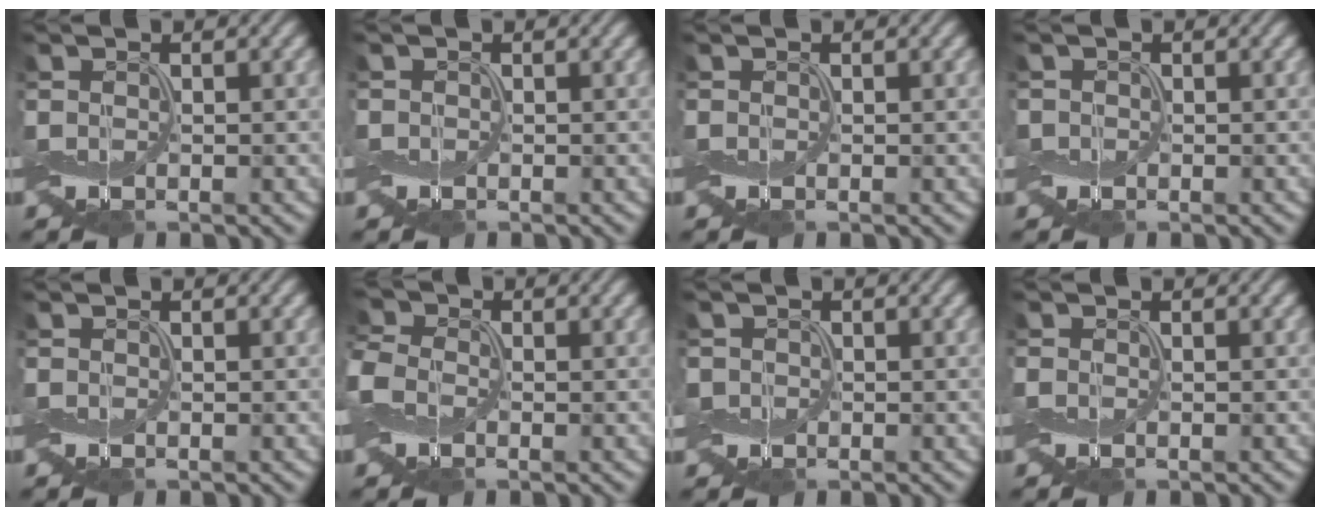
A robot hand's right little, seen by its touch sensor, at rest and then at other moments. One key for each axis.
{"total": 0.8, "fx": 0.0, "fy": 0.8, "fz": -0.2, "tx": -0.005, "ty": 0.005, "tz": 0.001}
{"total": 0.0}
{"total": 0.7, "fx": -0.2, "fy": 0.5, "fz": -0.3, "tx": 0.001, "ty": 0.003, "tz": -0.003}
{"total": 0.0}
{"total": 3.2, "fx": -1.0, "fy": 2.6, "fz": 1.7, "tx": -0.052, "ty": 0.003, "tz": -0.025}
{"total": 0.8, "fx": -0.2, "fy": 0.8, "fz": -0.2, "tx": 0.000, "ty": 0.002, "tz": -0.003}
{"total": 0.0}